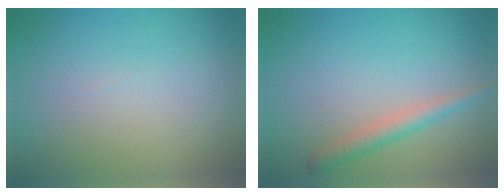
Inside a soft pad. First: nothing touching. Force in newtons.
{"total": 2.2, "press": 2.2, "slide": 0.0}